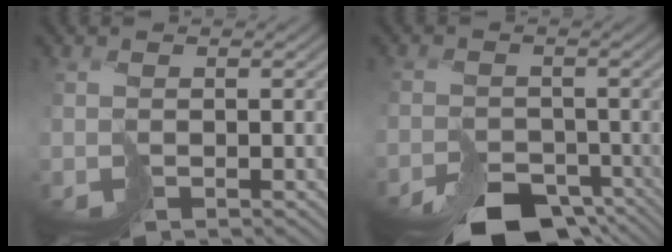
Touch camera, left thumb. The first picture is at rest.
{"total": 7.7, "force": [-6.7, 3.1, 2.2], "torque": [-0.012, -0.017, -0.095]}